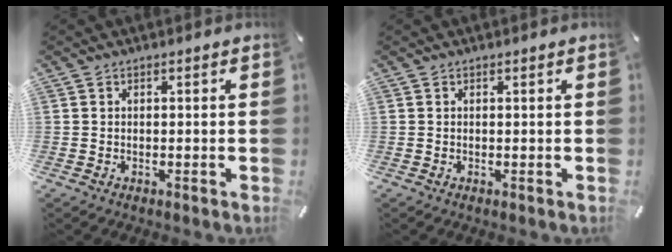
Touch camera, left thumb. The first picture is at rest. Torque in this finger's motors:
{"motor_torque": [0.02, 0.02, -0.06, 0.05, 0.00]}